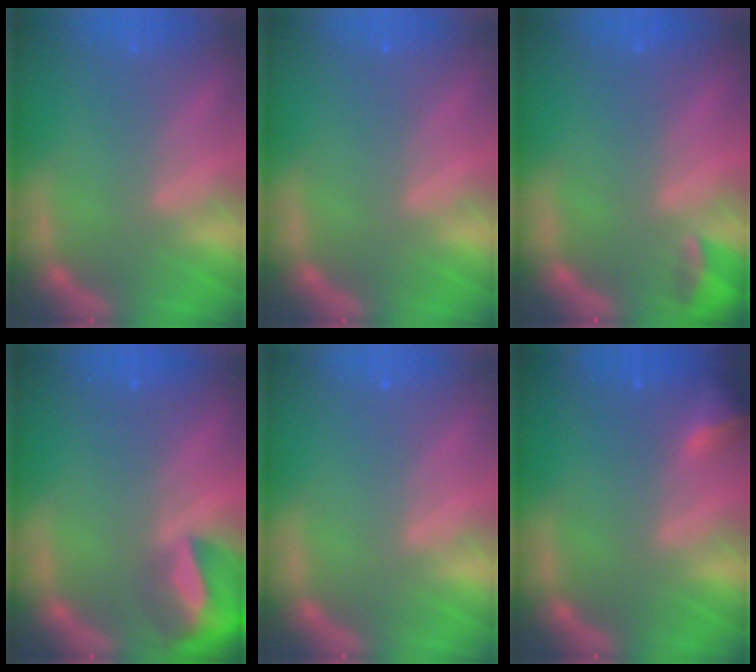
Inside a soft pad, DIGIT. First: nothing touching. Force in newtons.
{"total": 0.0}
{"total": 2.4}
{"total": 7.9}
{"total": 0.0}
{"total": 2.4}